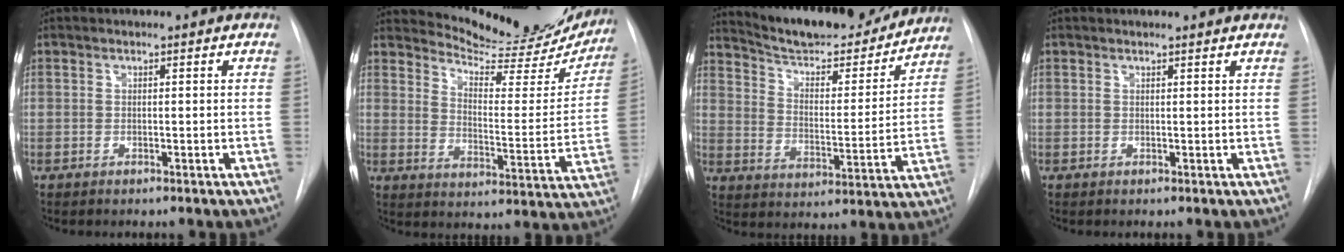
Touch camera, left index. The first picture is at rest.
{"total": 19.5, "force": [18.5, 3.5, 5.1], "torque": [-0.064, -0.076, 0.229]}
{"total": 21.3, "force": [19.4, 4.3, 7.8], "torque": [-0.118, -0.015, 0.276]}
{"total": 2.5, "force": [2.5, 0.1, 0.4], "torque": [-0.012, 0.006, 0.022]}